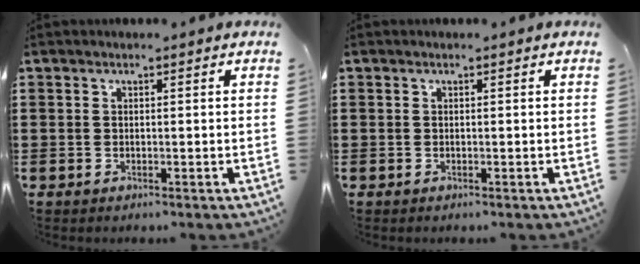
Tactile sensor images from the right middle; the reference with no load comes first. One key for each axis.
{"total": 0.0}